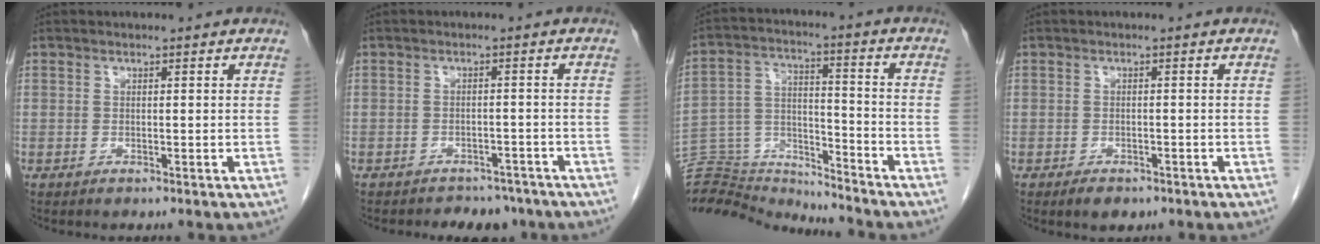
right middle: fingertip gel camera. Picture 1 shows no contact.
{"total": 5.7, "force": [-4.9, 2.7, 0.8], "torque": [-0.005, 0.004, -0.061]}
{"total": 14.6, "force": [-14.5, 2.0, 0.7], "torque": [-0.019, 0.047, -0.246]}
{"total": 2.7, "force": [-1.8, 1.4, 1.4], "torque": [-0.021, -0.001, -0.020]}